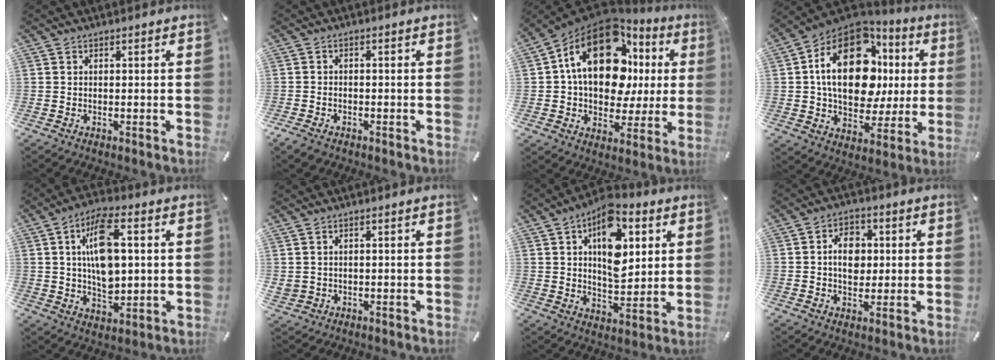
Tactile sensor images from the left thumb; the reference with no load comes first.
{"total": 2.0, "force": [-1.2, 1.3, 1.0], "torque": [-0.027, 0.001, -0.026]}
{"total": 21.3, "force": [6.1, 13.6, 15.1], "torque": [-0.256, -0.038, 0.099]}
{"total": 22.7, "force": [4.9, 14.3, 16.9], "torque": [-0.300, -0.020, 0.080]}
{"total": 13.0, "force": [2.4, 7.4, 10.4], "torque": [-0.195, 0.007, 0.041]}
{"total": 1.8, "force": [0.6, 1.7, 0.4], "torque": [-0.012, 0.002, 0.012]}
{"total": 14.9, "force": [5.6, 8.9, 10.6], "torque": [-0.147, -0.014, 0.097]}
{"total": 7.7, "force": [0.5, 5.9, 5.0], "torque": [-0.078, 0.001, 0.003]}